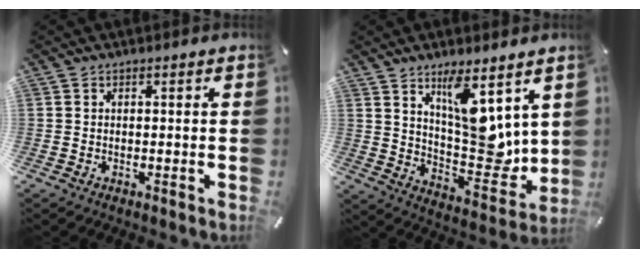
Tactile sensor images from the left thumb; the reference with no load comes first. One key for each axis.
{"total": 14.5, "fx": 7.3, "fy": 6.7, "fz": 10.6, "tx": -0.138, "ty": -0.066, "tz": 0.131}